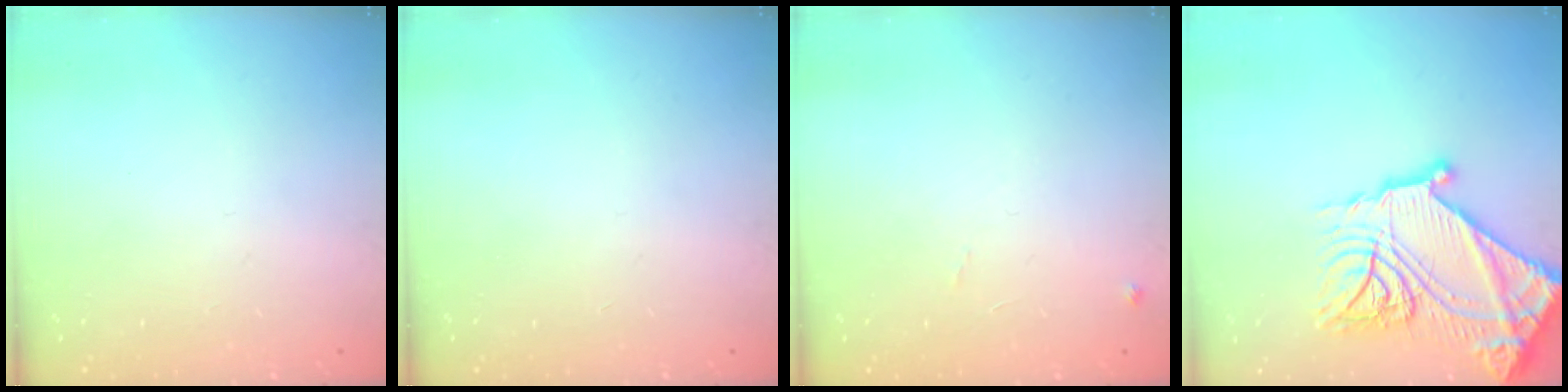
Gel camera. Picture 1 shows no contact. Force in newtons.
{"total": 0.0}
{"total": 6.2, "press": 6.2, "slide": 0.8}
{"total": 28.8, "press": 28.7, "slide": 2.7}